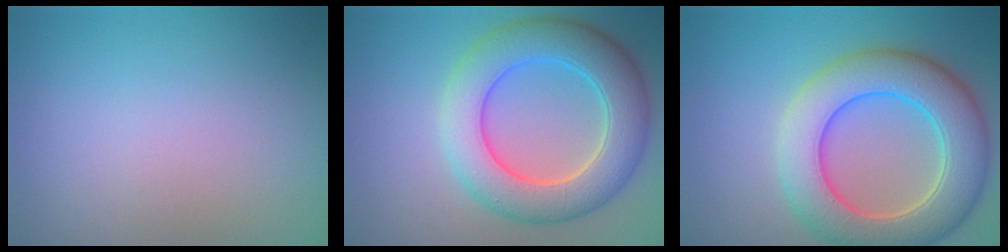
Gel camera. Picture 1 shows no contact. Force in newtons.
{"total": 7.8, "press": 7.8, "slide": 0.4}
{"total": 8.7, "press": 8.7, "slide": 0.6}